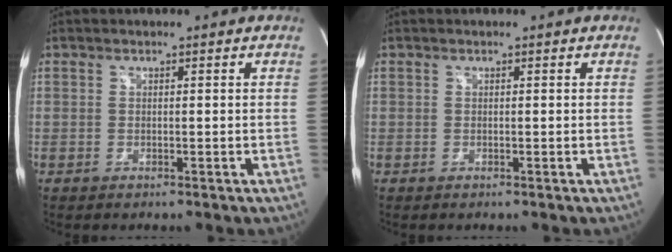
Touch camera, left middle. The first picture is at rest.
{"total": 0.0}